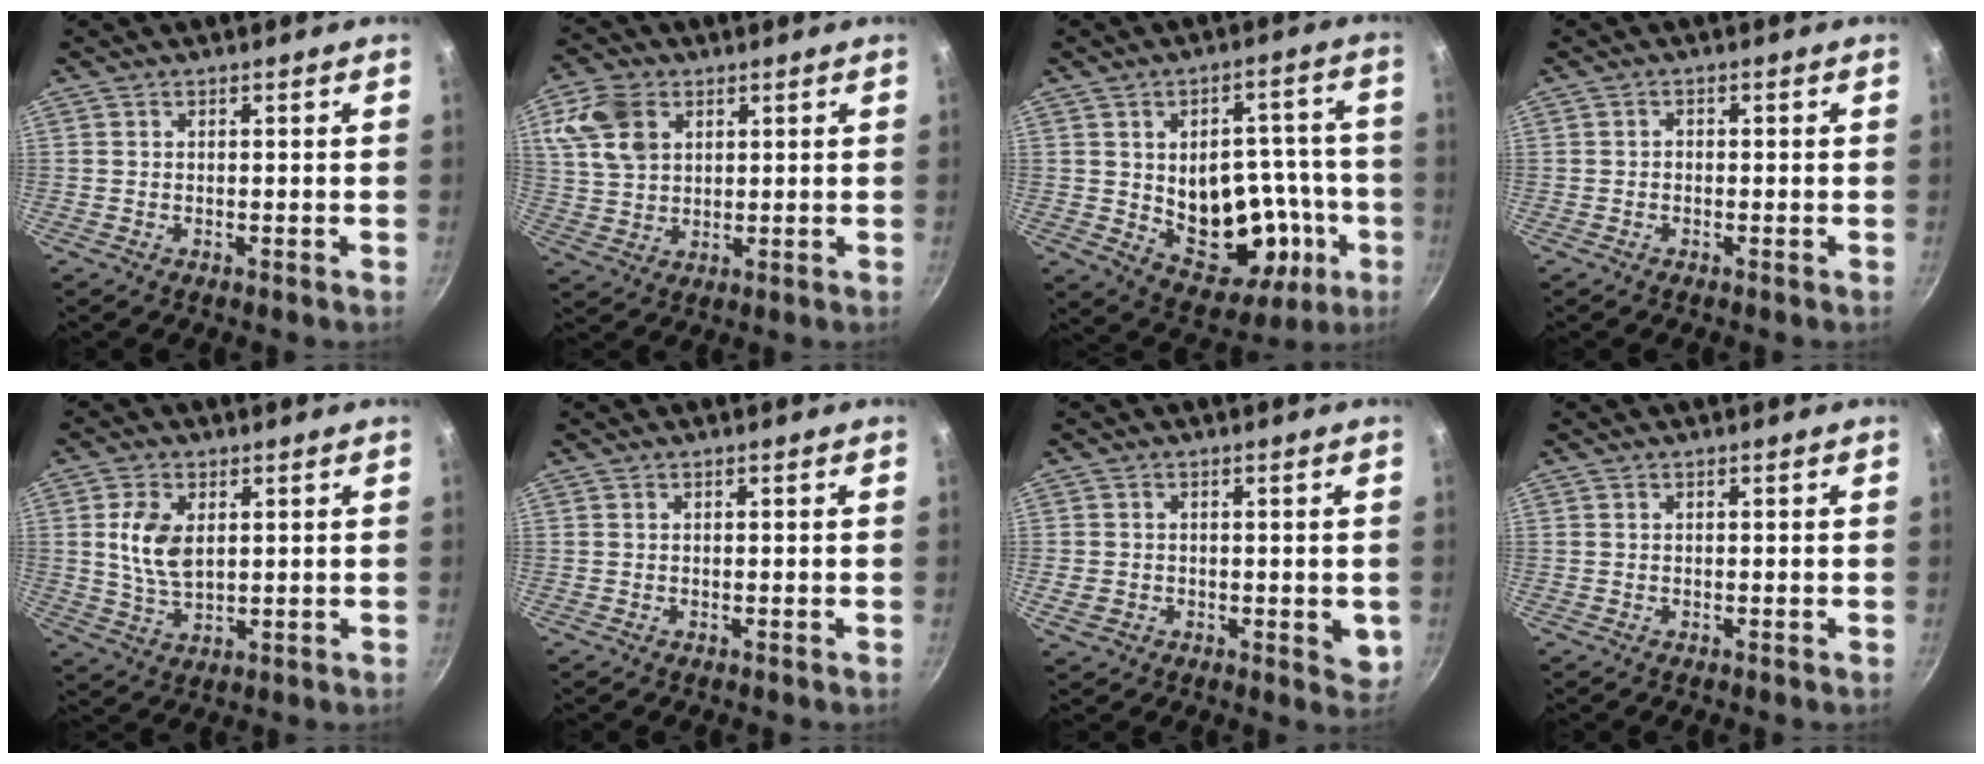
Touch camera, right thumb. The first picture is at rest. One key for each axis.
{"total": 9.8, "fx": 3.6, "fy": 7.2, "fz": 5.7, "tx": -0.094, "ty": 0.000, "tz": 0.071}
{"total": 18.8, "fx": -3.4, "fy": 12.7, "fz": 13.5, "tx": -0.134, "ty": 0.016, "tz": -0.023}
{"total": 0.8, "fx": -0.3, "fy": 0.6, "fz": 0.4, "tx": -0.007, "ty": 0.005, "tz": -0.006}
{"total": 7.9, "fx": 1.7, "fy": 4.8, "fz": 6.0, "tx": -0.111, "ty": -0.011, "tz": 0.035}
{"total": 0.0}
{"total": 6.2, "fx": -0.7, "fy": 4.4, "fz": 4.3, "tx": -0.051, "ty": -0.012, "tz": -0.010}
{"total": 0.0}